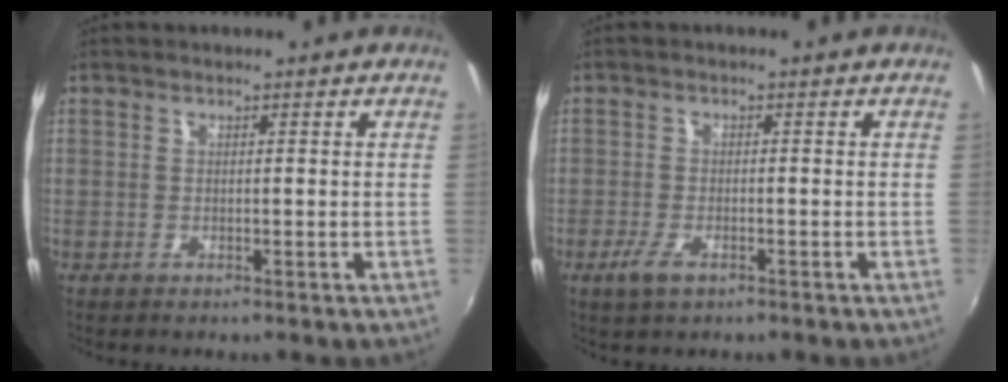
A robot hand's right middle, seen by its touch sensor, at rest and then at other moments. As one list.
[{"total": 3.5, "force": [-2.1, 1.3, 2.4], "torque": [-0.059, -0.007, -0.041]}]